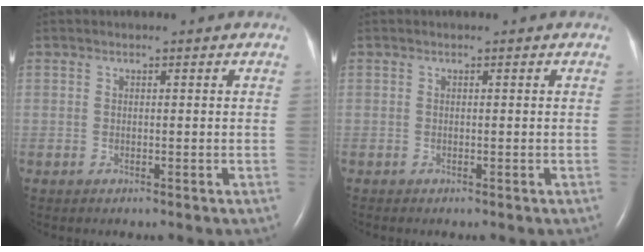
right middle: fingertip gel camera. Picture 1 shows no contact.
{"total": 0.0}